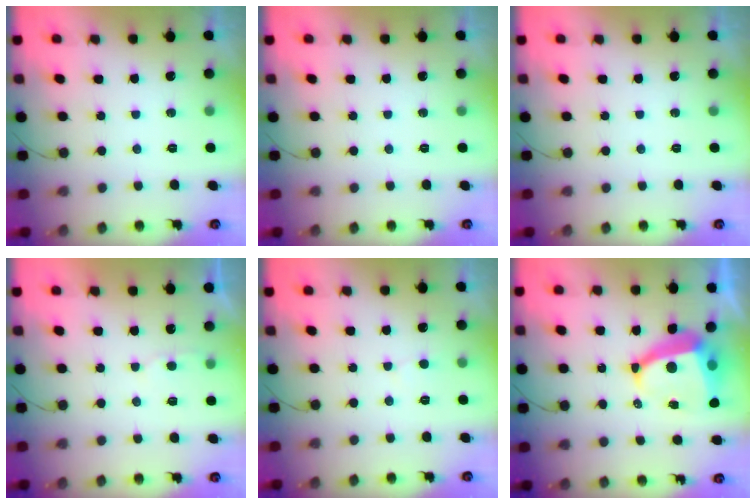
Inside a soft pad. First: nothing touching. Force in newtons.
{"total": 0.0}
{"total": 0.0}
{"total": 2.7, "press": 2.7, "slide": 0.3}
{"total": 3.2, "press": 3.1, "slide": 0.4}
{"total": 9.4, "press": 9.3, "slide": 0.9}